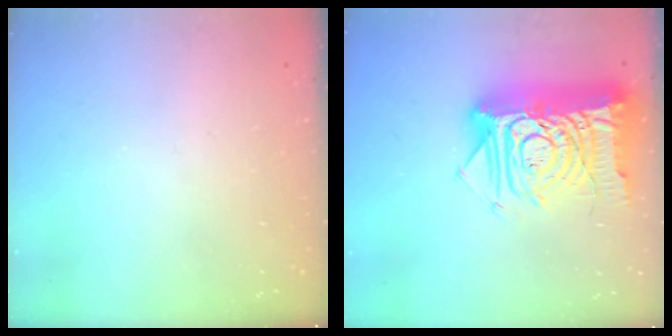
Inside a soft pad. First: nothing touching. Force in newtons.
{"total": 24.5, "press": 24.3, "slide": 2.7}